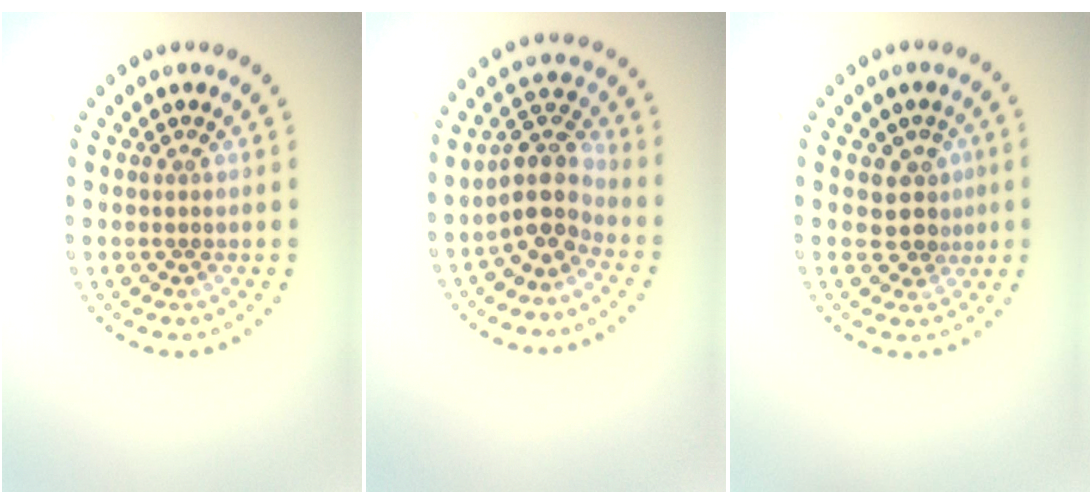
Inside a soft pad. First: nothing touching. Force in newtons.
{"total": 4.0, "press": 3.2, "slide": 2.4}
{"total": 2.7, "press": 2.2, "slide": 1.5}